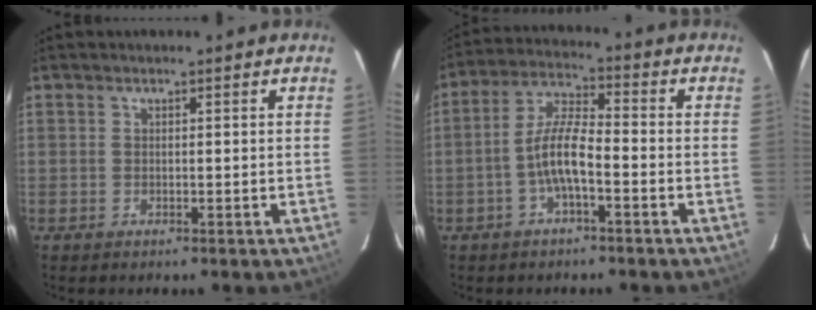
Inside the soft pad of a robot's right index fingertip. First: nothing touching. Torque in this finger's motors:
{"motor_torque": [1.22, -0.40, 0.27, 0.06]}